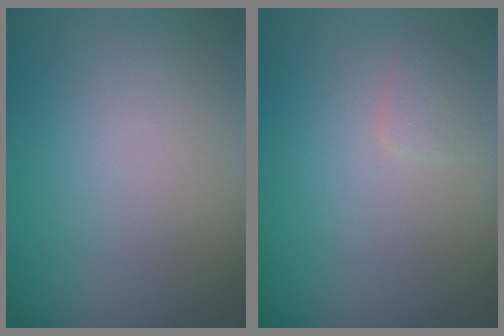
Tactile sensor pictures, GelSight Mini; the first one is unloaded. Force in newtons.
{"total": 1.0, "press": 1.0, "slide": 0.0}